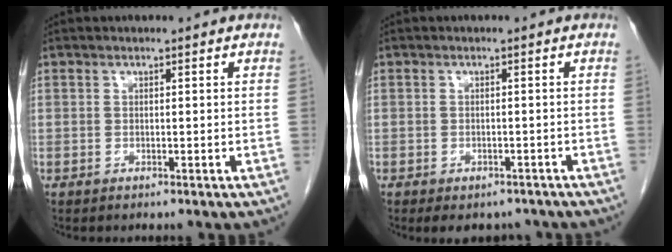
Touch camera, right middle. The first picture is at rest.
{"total": 5.2, "force": [-4.4, 2.4, 1.4], "torque": [-0.010, 0.006, -0.054]}